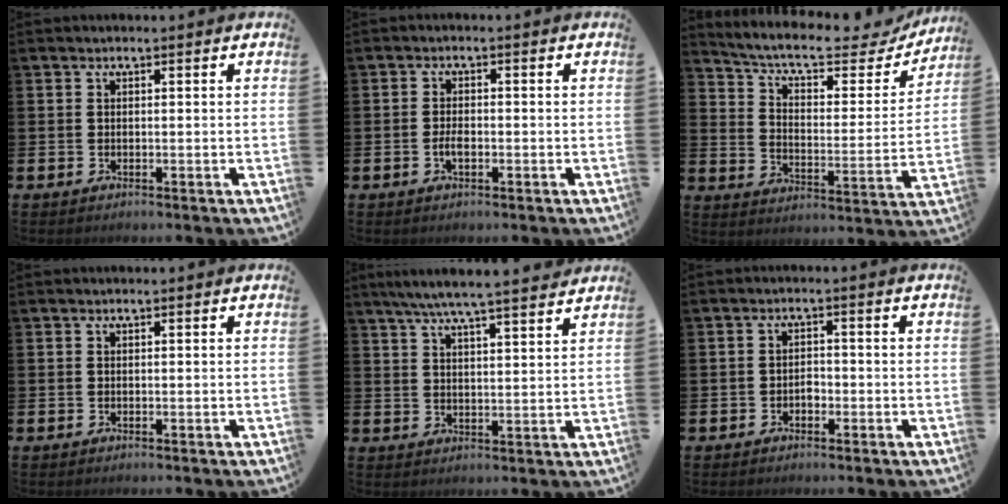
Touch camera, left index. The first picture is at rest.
{"total": 2.0, "force": [-0.6, 0.9, 1.7], "torque": [-0.024, -0.002, -0.013]}
{"total": 8.0, "force": [7.0, 2.1, 3.3], "torque": [-0.094, -0.044, 0.114]}
{"total": 0.0}
{"total": 6.7, "force": [6.2, -0.1, 2.4], "torque": [-0.062, -0.028, 0.110]}
{"total": 1.5, "force": [-0.8, 1.1, 0.7], "torque": [-0.007, -0.001, -0.018]}